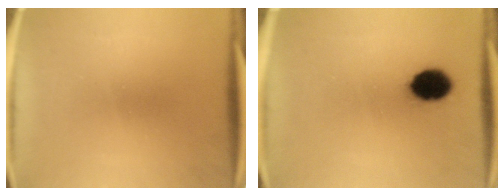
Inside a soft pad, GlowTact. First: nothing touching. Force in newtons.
{"total": 8.6}